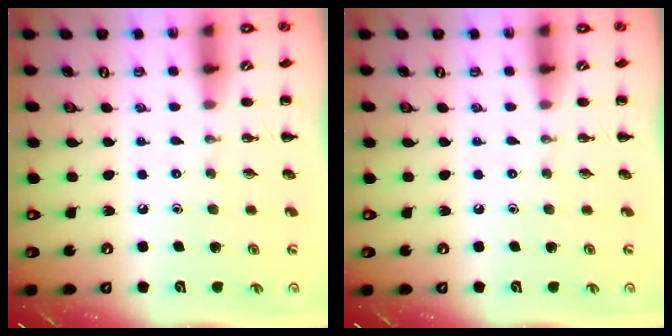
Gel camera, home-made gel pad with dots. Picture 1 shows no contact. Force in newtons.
{"total": 0.0}